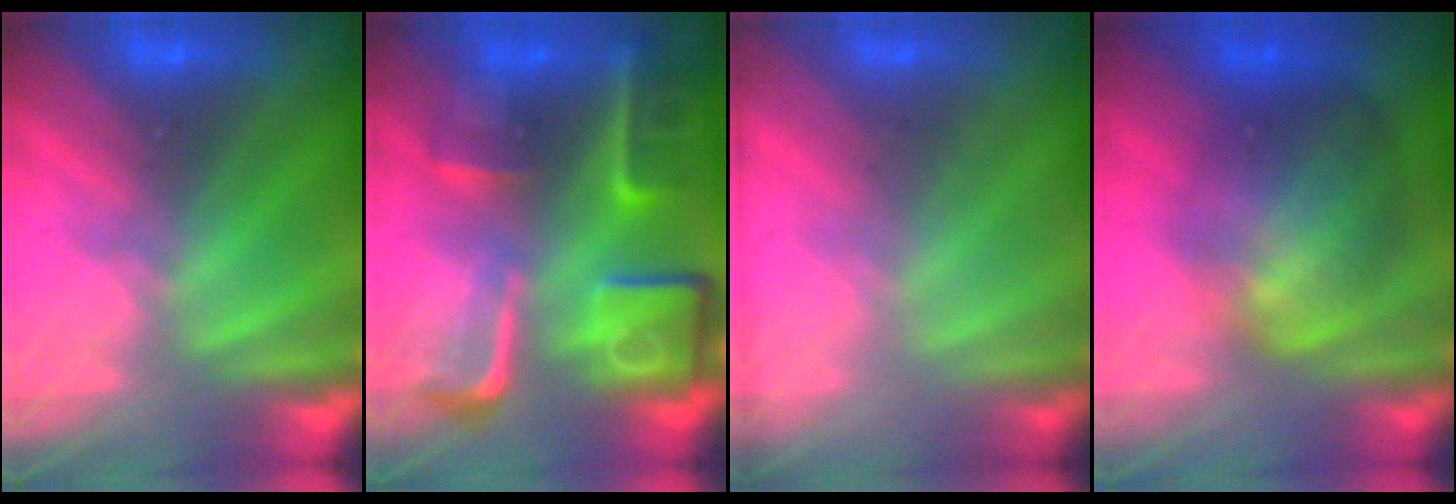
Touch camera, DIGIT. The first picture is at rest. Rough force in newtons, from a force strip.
{"total": 7.7}
{"total": 1.6}
{"total": 9.5}